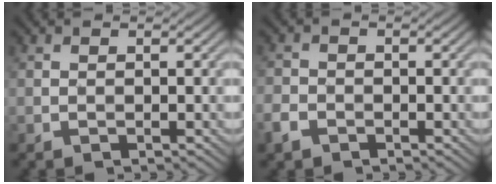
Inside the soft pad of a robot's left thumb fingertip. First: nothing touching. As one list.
[{"total": 2.9, "force": [-1.7, 2.0, 1.2], "torque": [-0.037, -0.003, -0.040]}]